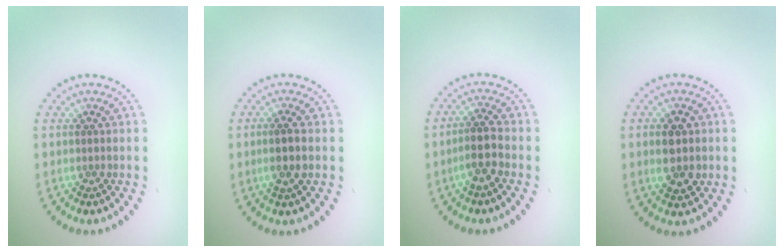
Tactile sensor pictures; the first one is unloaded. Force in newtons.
{"total": 1.7, "press": 1.6, "slide": 0.8}
{"total": 2.7, "press": 2.3, "slide": 1.4}
{"total": 3.6, "press": 3.6, "slide": 0.1}